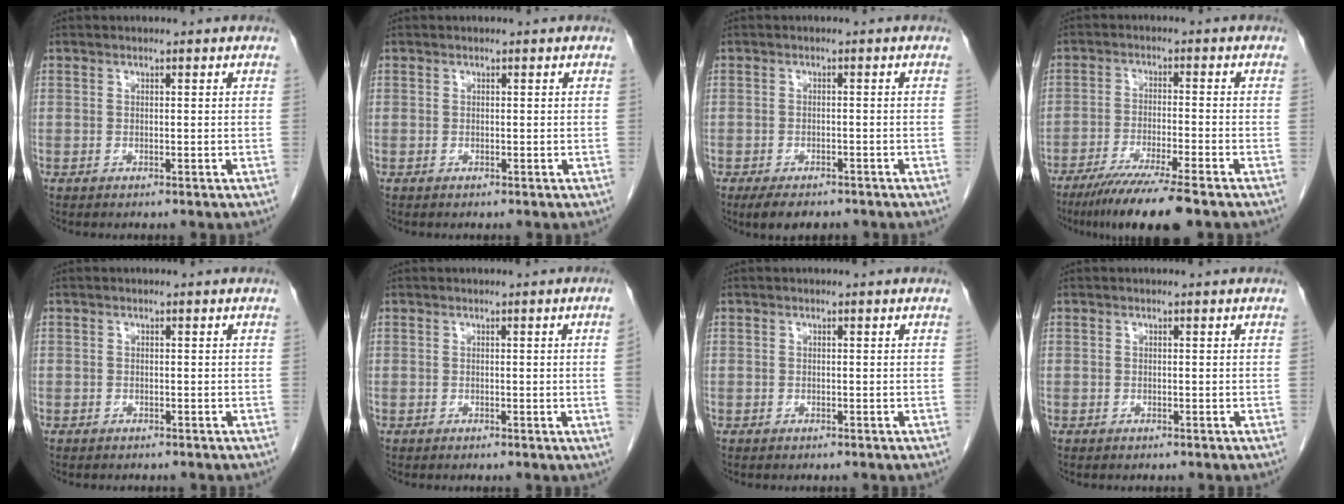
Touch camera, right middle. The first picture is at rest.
{"total": 0.0}
{"total": 5.1, "force": [-3.9, 2.0, 2.6], "torque": [-0.038, -0.007, -0.054]}
{"total": 10.2, "force": [-7.6, -0.5, 6.8], "torque": [-0.110, -0.031, -0.125]}
{"total": 2.1, "force": [-1.8, 1.1, 0.3], "torque": [-0.004, 0.003, -0.022]}
{"total": 1.8, "force": [-0.3, -0.7, 1.6], "torque": [-0.015, 0.000, -0.004]}
{"total": 0.7, "force": [-0.5, 0.5, 0.0], "torque": [-0.002, 0.003, -0.007]}
{"total": 0.7, "force": [-0.6, 0.5, 0.0], "torque": [-0.002, 0.003, -0.008]}